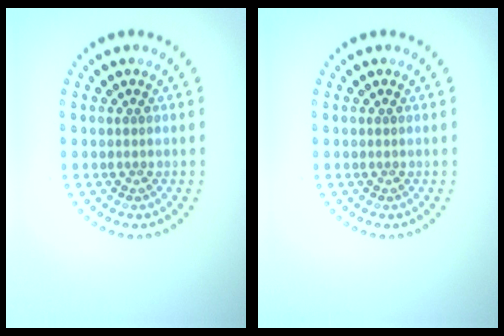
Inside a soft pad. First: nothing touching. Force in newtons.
{"total": 0.0}